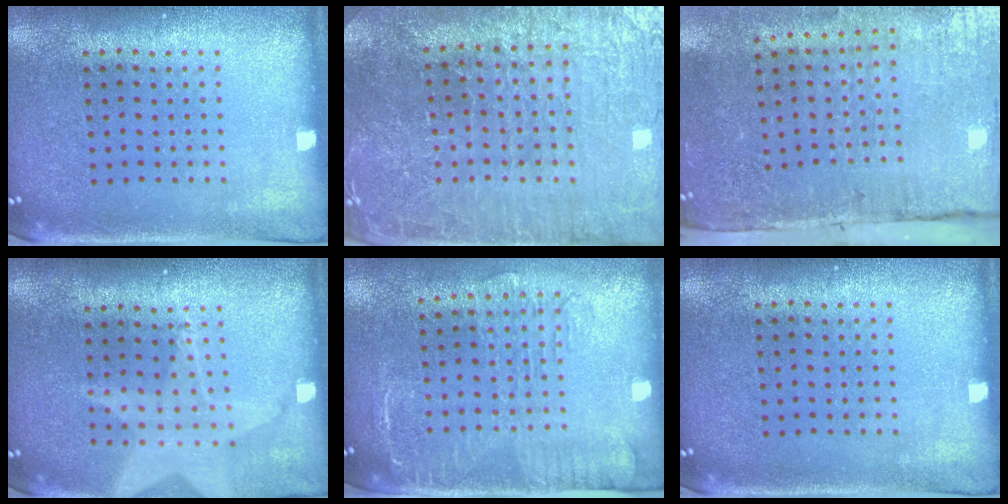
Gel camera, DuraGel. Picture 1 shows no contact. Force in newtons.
{"total": 3.6, "press": 3.6, "slide": 0.5}
{"total": 4.7, "press": 3.7, "slide": 2.9}
{"total": 2.0, "press": 1.5, "slide": 1.3}
{"total": 1.8, "press": 1.5, "slide": 1.0}
{"total": 0.0}